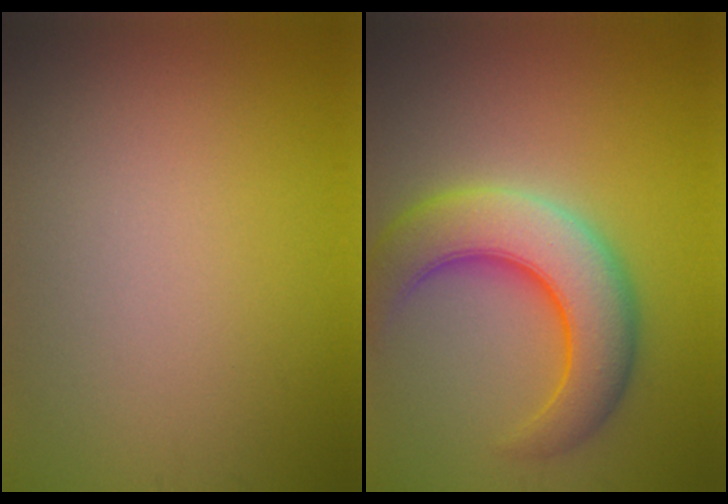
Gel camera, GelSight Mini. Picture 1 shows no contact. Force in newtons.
{"total": 8.4, "press": 8.4, "slide": 0.3}